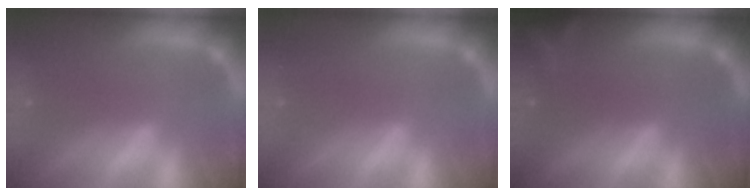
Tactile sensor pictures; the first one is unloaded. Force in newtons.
{"total": 0.0}
{"total": 4.5}